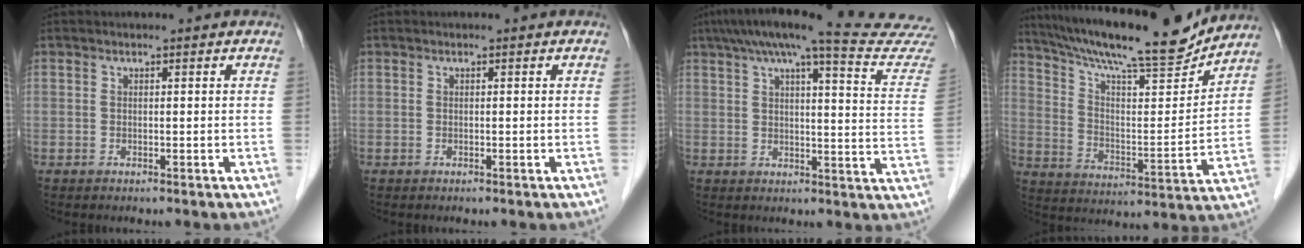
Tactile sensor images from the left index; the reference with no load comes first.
{"total": 0.0}
{"total": 22.2, "force": [20.2, -0.2, 9.3], "torque": [-0.128, -0.044, 0.238]}
{"total": 20.2, "force": [18.1, 1.5, 8.8], "torque": [-0.157, -0.012, 0.282]}